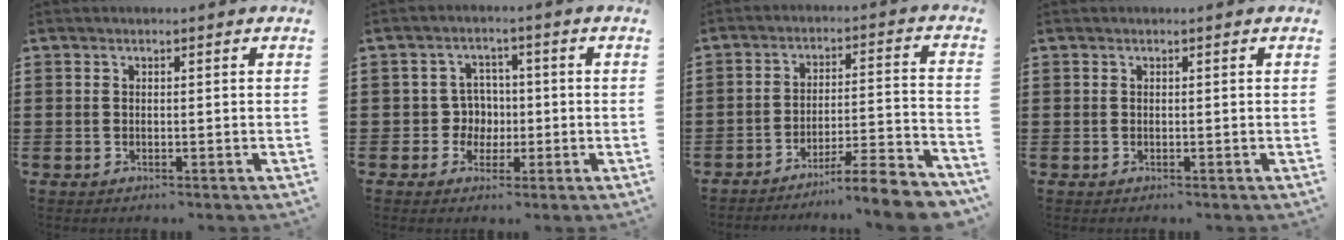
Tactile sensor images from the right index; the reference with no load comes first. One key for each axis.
{"total": 4.3, "fx": -0.5, "fy": 4.0, "fz": 1.4, "tx": -0.042, "ty": 0.009, "tz": -0.010}
{"total": 7.7, "fx": -6.9, "fy": 0.0, "fz": 3.4, "tx": -0.046, "ty": -0.001, "tz": -0.133}
{"total": 0.0}